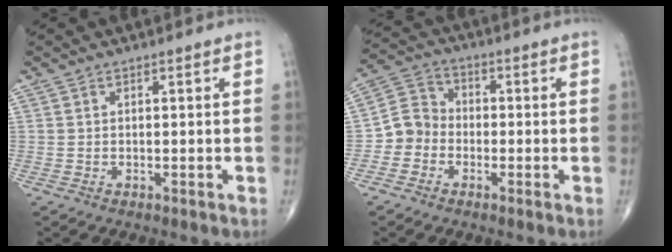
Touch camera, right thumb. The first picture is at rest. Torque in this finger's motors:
{"motor_torque": [-0.18, 0.19, -0.17, 0.03, 0.05]}